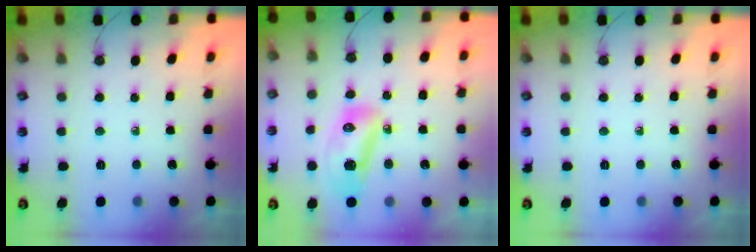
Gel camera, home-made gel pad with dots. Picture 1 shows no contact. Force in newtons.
{"total": 12.4, "press": 12.3, "slide": 1.5}
{"total": 0.0}